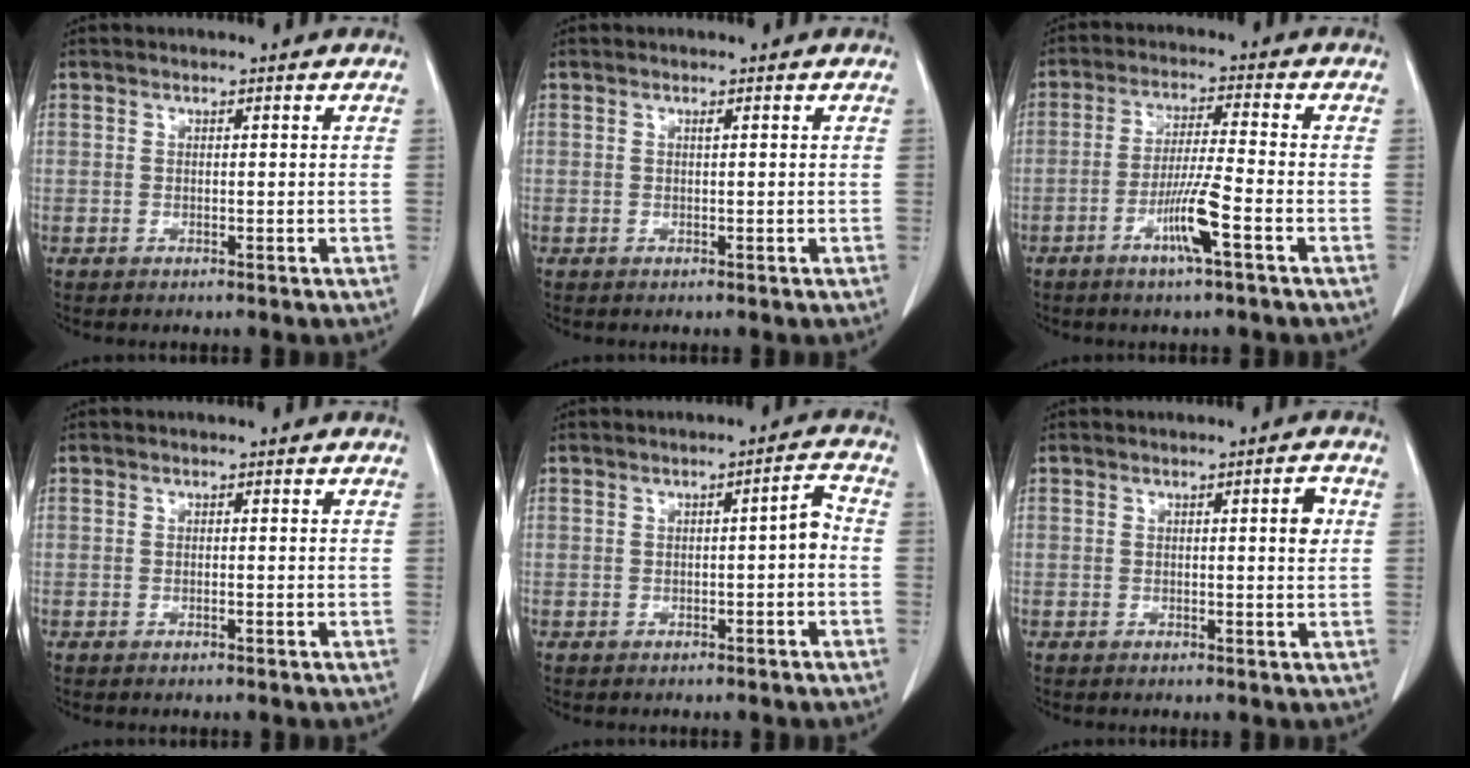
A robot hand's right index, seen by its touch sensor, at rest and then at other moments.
{"total": 0.0}
{"total": 7.0, "force": [-3.2, -0.4, 6.2], "torque": [-0.121, -0.008, -0.062]}
{"total": 0.0}
{"total": 2.8, "force": [-0.5, 0.5, 2.7], "torque": [-0.036, 0.013, -0.008]}
{"total": 2.5, "force": [0.6, 0.3, 2.4], "torque": [-0.031, 0.002, 0.008]}